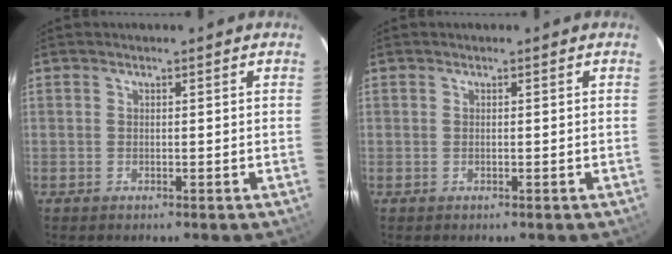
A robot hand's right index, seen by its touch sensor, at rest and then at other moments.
{"total": 0.0}